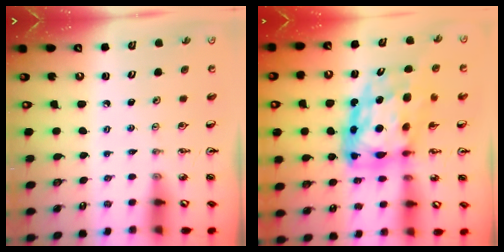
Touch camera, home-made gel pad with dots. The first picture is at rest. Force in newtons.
{"total": 15.0, "press": 14.9, "slide": 2.2}